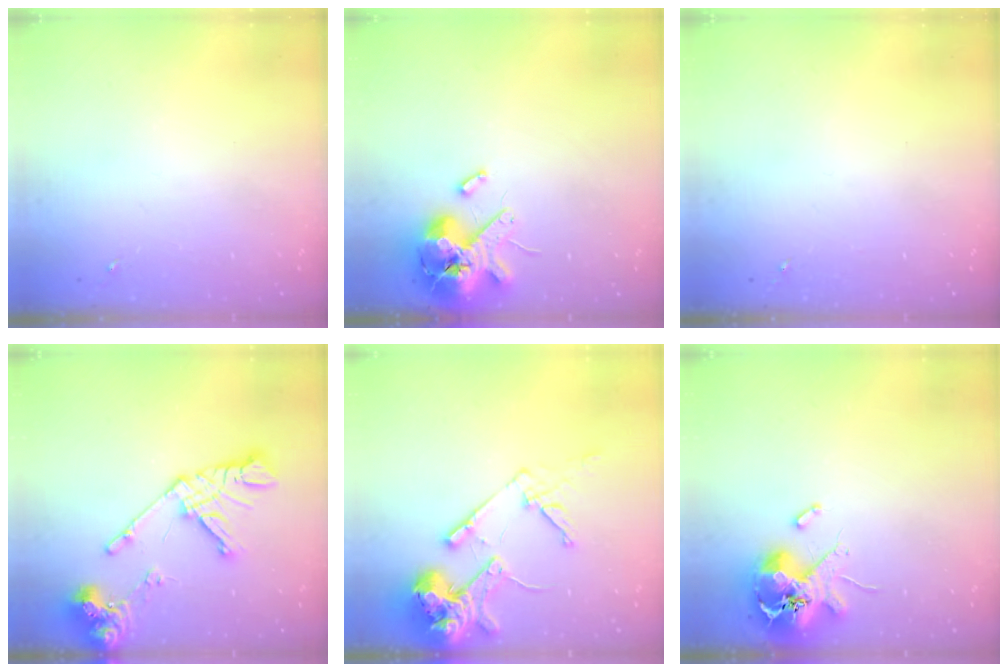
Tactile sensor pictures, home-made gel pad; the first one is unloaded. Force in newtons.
{"total": 13.6, "press": 13.5, "slide": 2.2}
{"total": 0.0}
{"total": 17.0, "press": 16.9, "slide": 2.2}
{"total": 16.6, "press": 16.5, "slide": 2.3}
{"total": 13.9, "press": 13.8, "slide": 2.0}